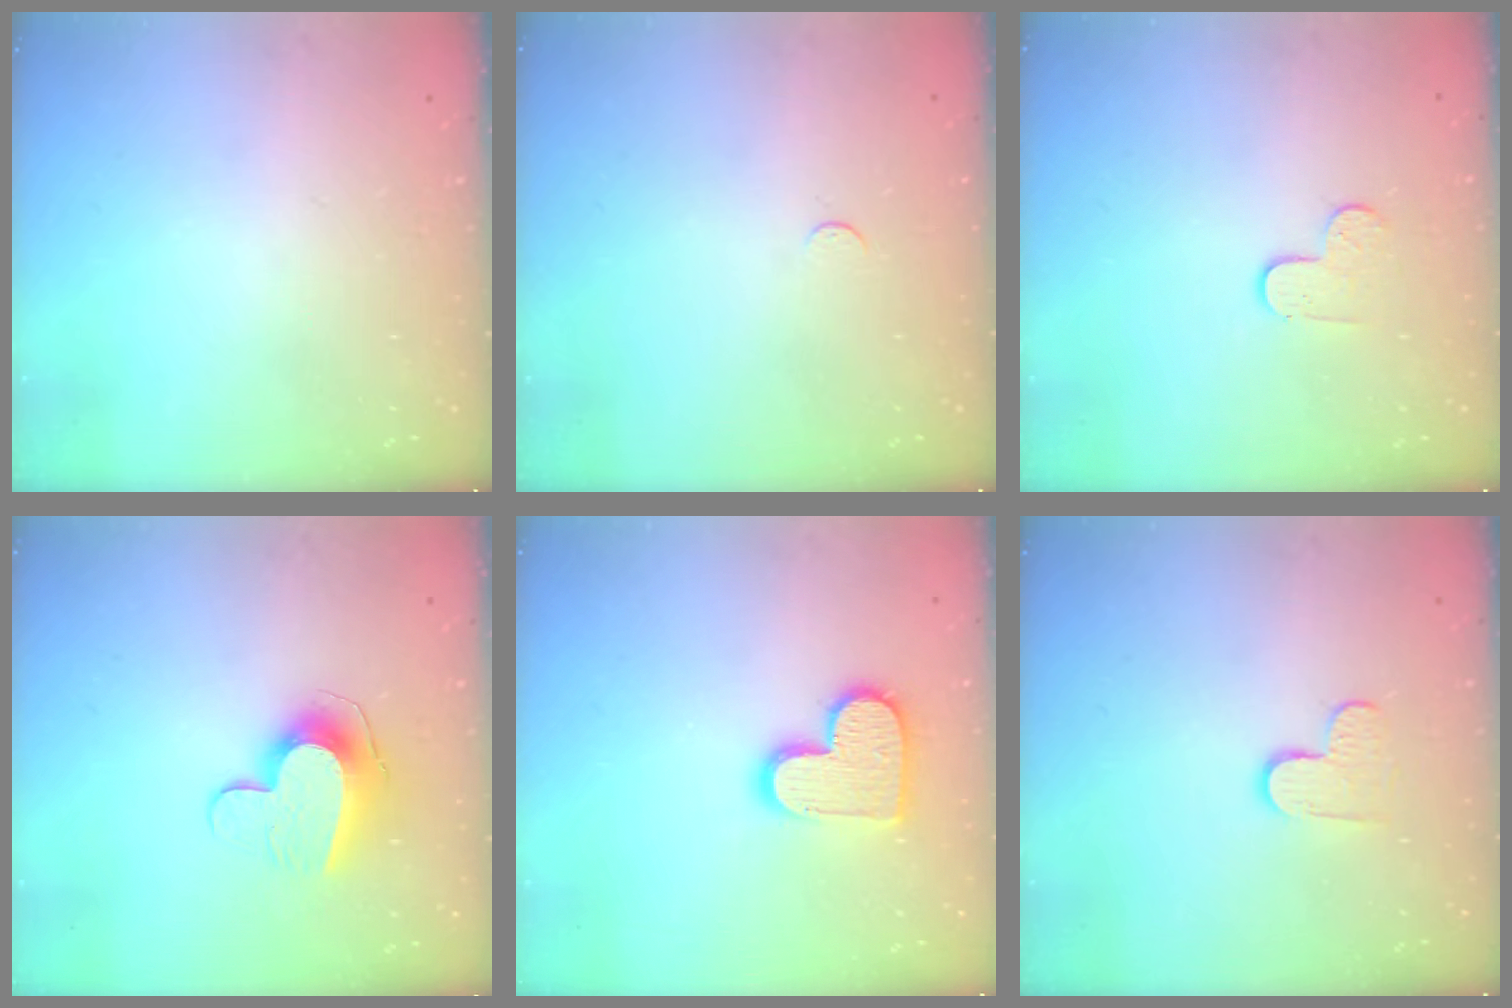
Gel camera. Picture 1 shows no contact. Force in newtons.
{"total": 2.4, "press": 2.4, "slide": 0.3}
{"total": 5.3, "press": 5.3, "slide": 0.4}
{"total": 11.5, "press": 11.5, "slide": 0.7}
{"total": 13.9, "press": 13.9, "slide": 0.9}
{"total": 4.9, "press": 4.8, "slide": 0.4}